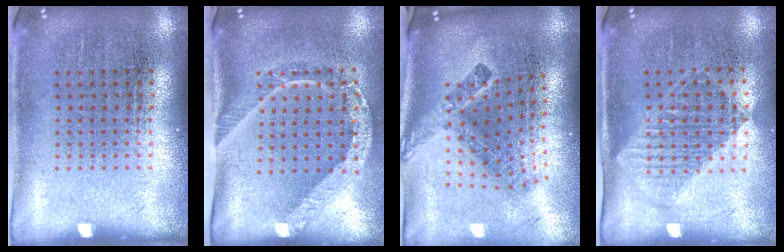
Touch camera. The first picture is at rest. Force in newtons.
{"total": 2.0, "press": 1.4, "slide": 1.4}
{"total": 2.4, "press": 1.5, "slide": 1.9}
{"total": 1.2, "press": 1.0, "slide": 0.5}